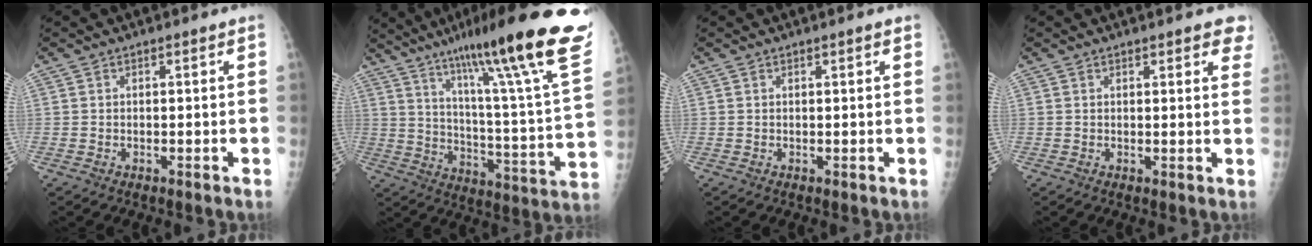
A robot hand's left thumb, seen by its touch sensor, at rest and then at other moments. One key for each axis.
{"total": 31.3, "fx": 20.0, "fy": 2.8, "fz": 23.8, "tx": -0.317, "ty": -0.072, "tz": 0.298}
{"total": 1.1, "fx": 0.7, "fy": 0.1, "fz": 0.8, "tx": -0.010, "ty": 0.002, "tz": 0.009}
{"total": 5.3, "fx": 3.7, "fy": 1.7, "fz": 3.4, "tx": -0.012, "ty": -0.007, "tz": 0.036}